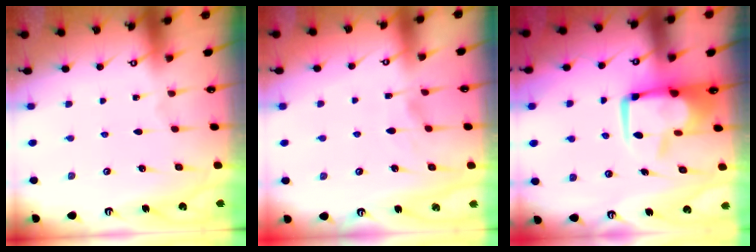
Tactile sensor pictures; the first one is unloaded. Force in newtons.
{"total": 1.7, "press": 1.4, "slide": 1.0}
{"total": 10.5, "press": 10.3, "slide": 2.0}